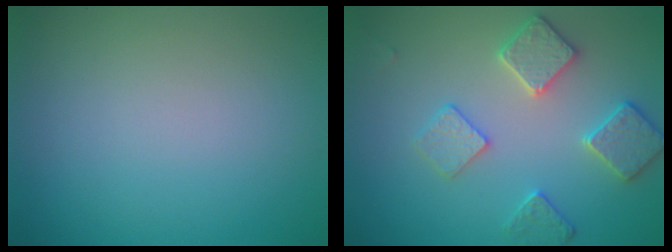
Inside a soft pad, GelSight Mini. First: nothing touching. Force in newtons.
{"total": 3.5, "press": 3.5, "slide": 0.2}